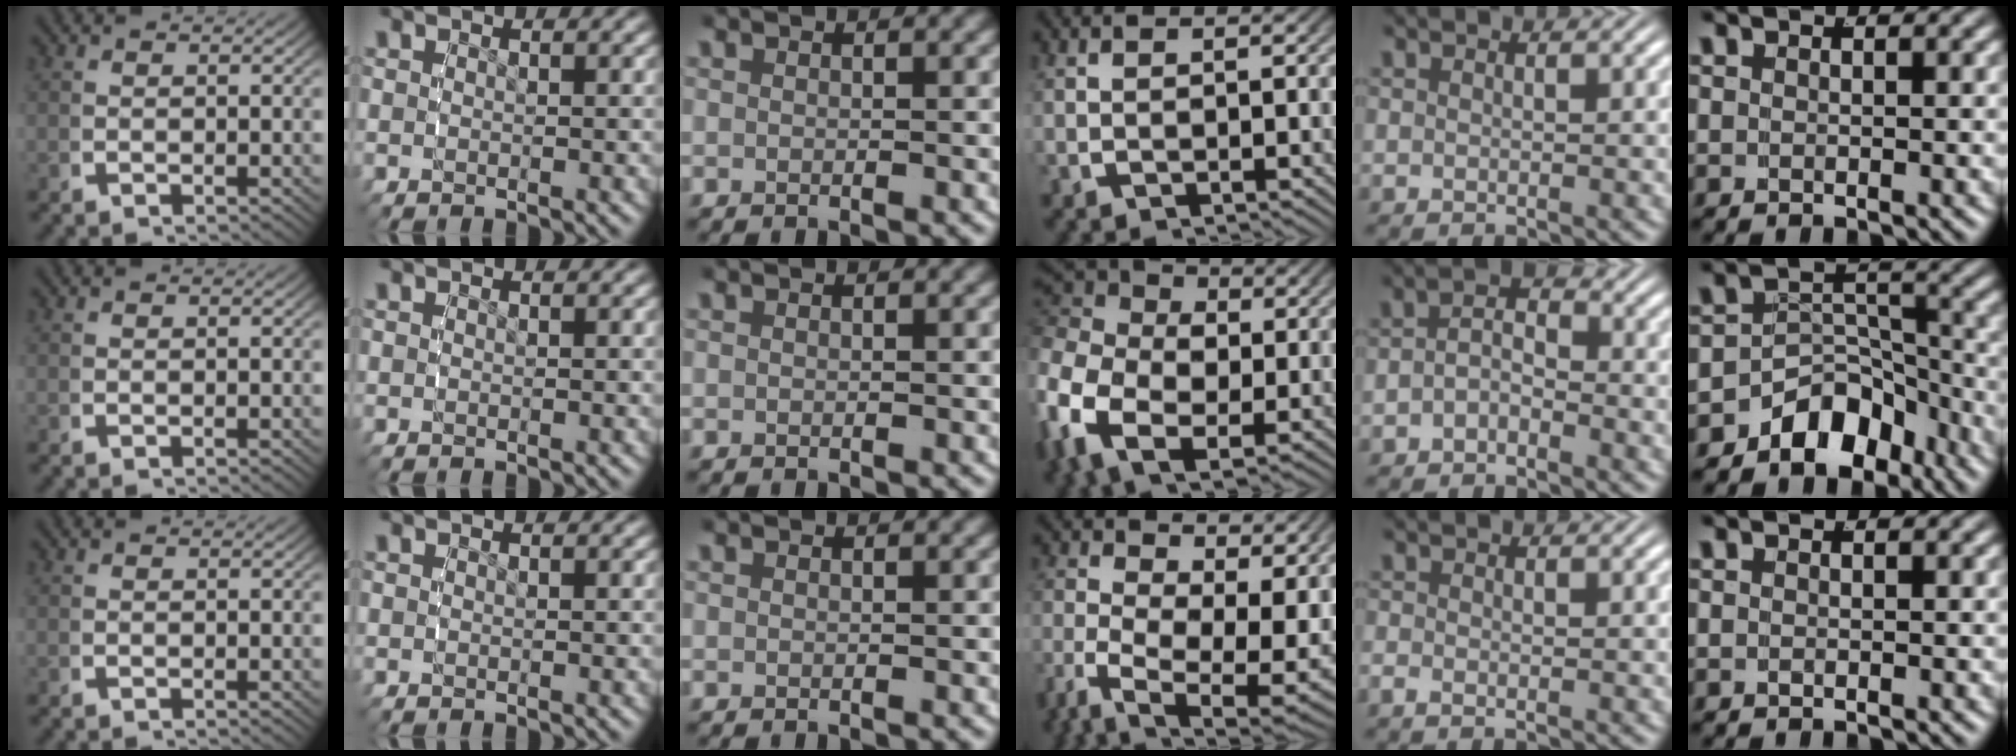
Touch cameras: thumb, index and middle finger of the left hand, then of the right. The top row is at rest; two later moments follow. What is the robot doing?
{"motion": "grasp_and_lifting", "object": "backpack"}